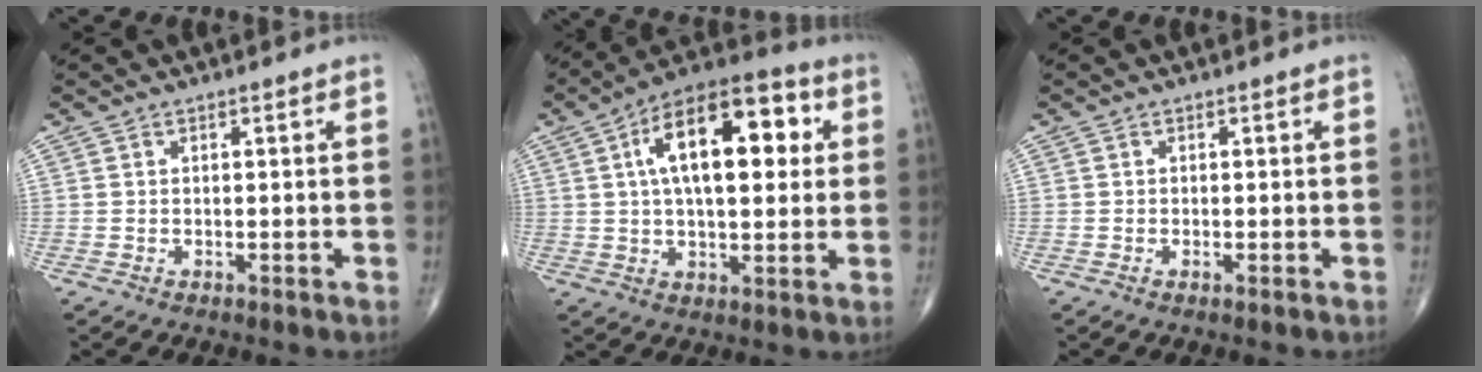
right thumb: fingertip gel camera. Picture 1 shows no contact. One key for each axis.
{"total": 18.8, "fx": 4.4, "fy": 8.8, "fz": 15.9, "tx": -0.225, "ty": 0.018, "tz": 0.059}
{"total": 0.6, "fx": -0.3, "fy": 0.0, "fz": 0.5, "tx": -0.011, "ty": -0.002, "tz": -0.006}